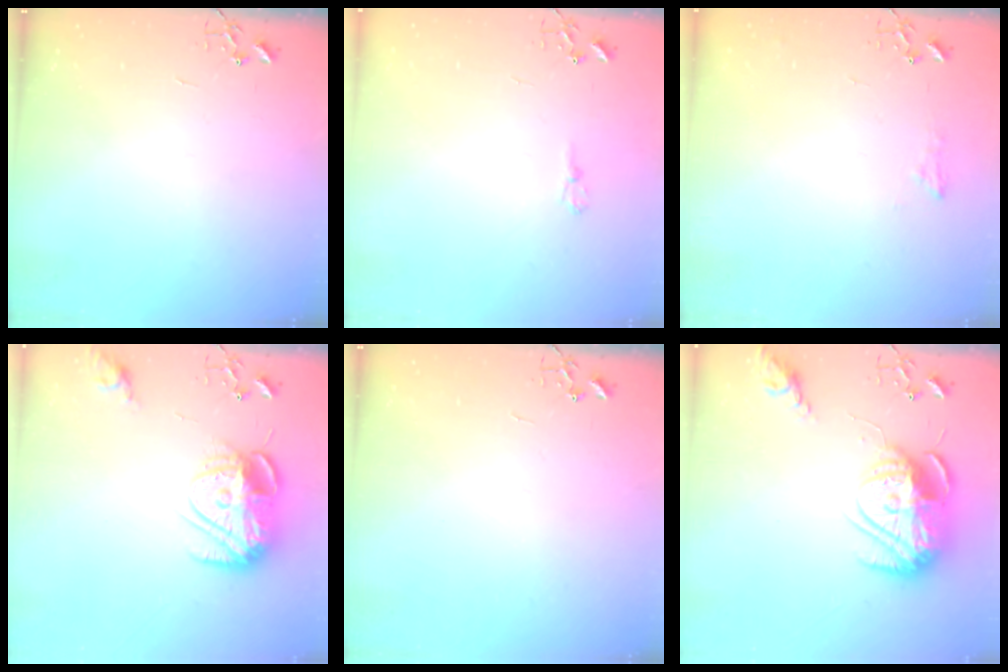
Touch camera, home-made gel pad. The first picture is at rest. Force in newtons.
{"total": 4.8, "press": 4.8, "slide": 0.5}
{"total": 6.4, "press": 6.4, "slide": 0.6}
{"total": 15.7, "press": 15.7, "slide": 1.0}
{"total": 0.0}
{"total": 18.7, "press": 18.6, "slide": 1.7}